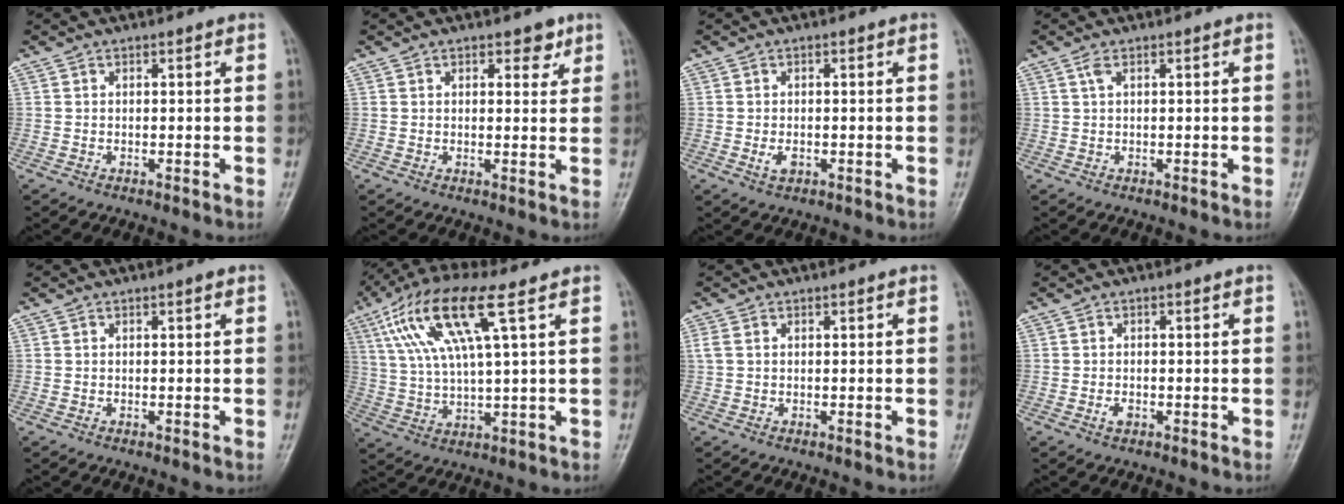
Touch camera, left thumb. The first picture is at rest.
{"total": 2.9, "force": [1.8, 1.6, 1.6], "torque": [-0.001, -0.008, 0.021]}
{"total": 2.1, "force": [-0.6, 1.3, 1.5], "torque": [-0.026, 0.000, -0.010]}
{"total": 1.1, "force": [0.5, 0.3, 1.0], "torque": [-0.028, 0.011, 0.011]}
{"total": 0.7, "force": [0.3, 0.3, 0.5], "torque": [-0.005, 0.002, 0.003]}
{"total": 14.8, "force": [6.1, 3.2, 13.1], "torque": [-0.282, 0.004, 0.116]}
{"total": 1.4, "force": [0.3, 0.9, 1.0], "torque": [-0.032, 0.008, 0.010]}
{"total": 1.5, "force": [-0.6, 0.9, 1.0], "torque": [-0.014, 0.002, -0.012]}